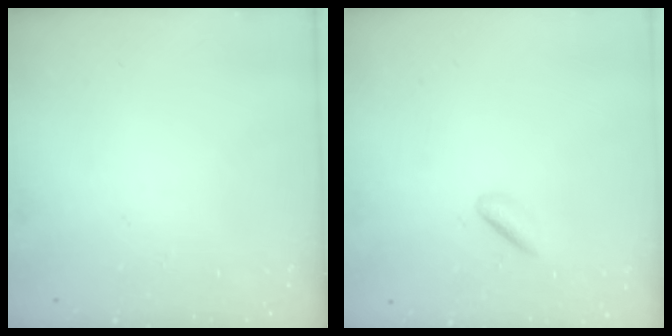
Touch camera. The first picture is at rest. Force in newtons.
{"total": 3.7, "press": 3.4, "slide": 1.4}